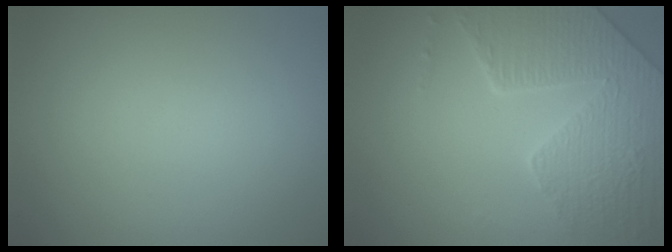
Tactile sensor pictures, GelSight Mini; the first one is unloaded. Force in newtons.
{"total": 4.6, "press": 4.4, "slide": 1.2}